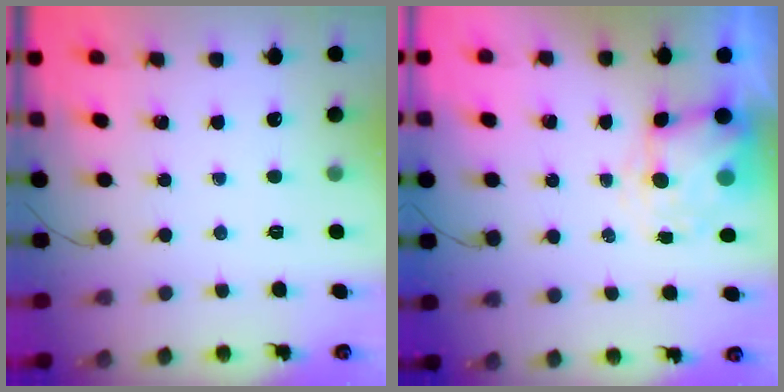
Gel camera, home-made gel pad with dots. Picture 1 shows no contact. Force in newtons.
{"total": 4.8, "press": 4.6, "slide": 1.0}